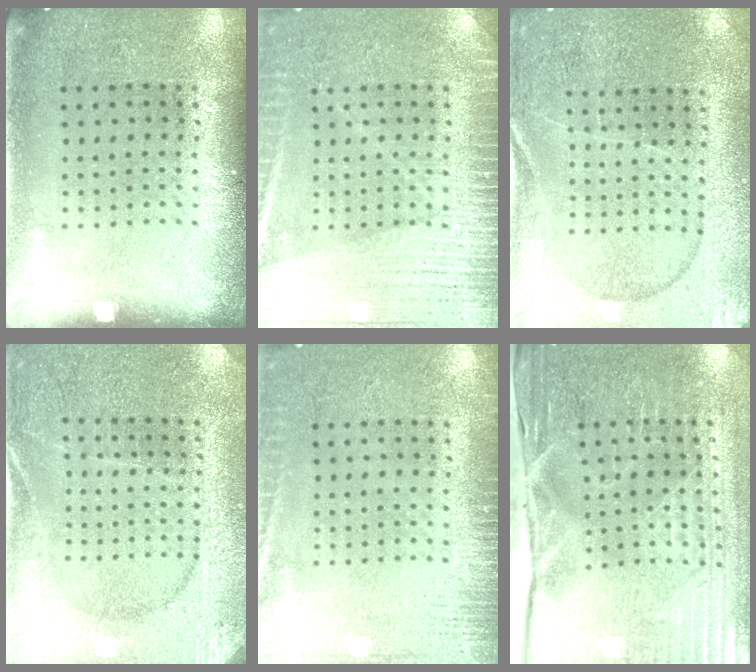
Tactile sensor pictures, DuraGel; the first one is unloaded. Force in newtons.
{"total": 4.7, "press": 4.6, "slide": 0.7}
{"total": 1.1, "press": 1.1, "slide": 0.4}
{"total": 2.9, "press": 2.9, "slide": 0.3}
{"total": 2.7, "press": 2.7, "slide": 0.5}
{"total": 4.3, "press": 4.0, "slide": 1.5}